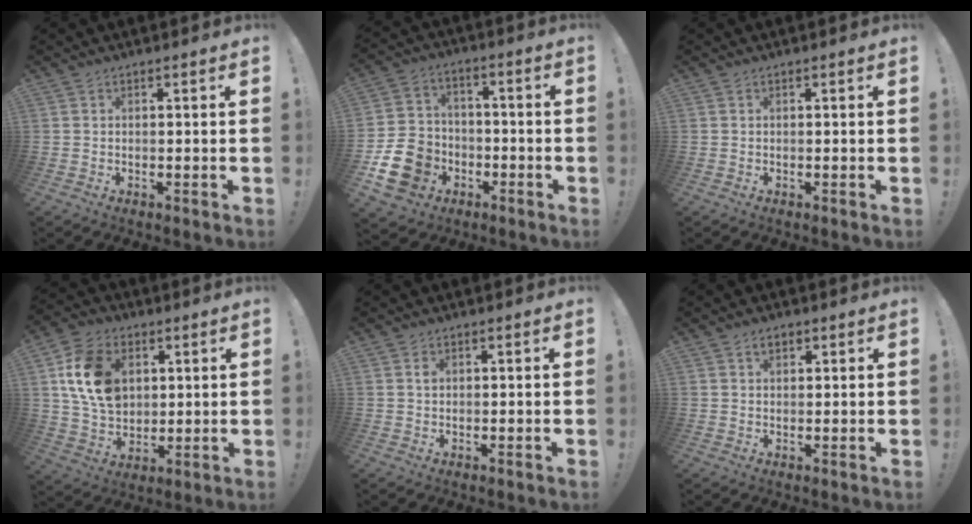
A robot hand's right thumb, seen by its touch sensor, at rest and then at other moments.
{"total": 16.8, "force": [-6.1, 13.5, 7.8], "torque": [-0.140, 0.046, -0.097]}
{"total": 0.0}
{"total": 17.0, "force": [4.7, 12.6, 10.3], "torque": [-0.180, -0.006, 0.095]}
{"total": 1.0, "force": [0.4, 0.8, 0.5], "torque": [-0.009, 0.001, 0.007]}
{"total": 2.4, "force": [1.2, 1.6, 1.4], "torque": [-0.023, 0.003, 0.021]}